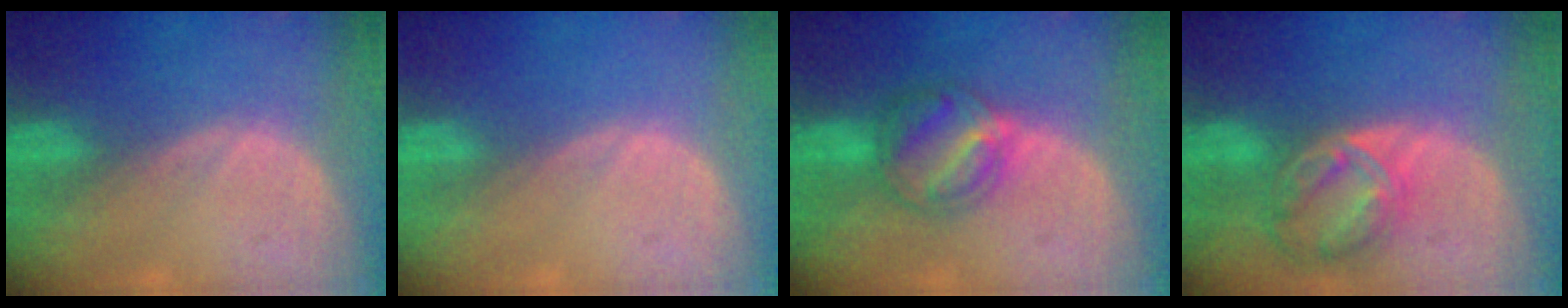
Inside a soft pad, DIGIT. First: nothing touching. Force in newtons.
{"total": 0.0}
{"total": 6.0, "press": 6.0, "slide": 0.3}
{"total": 8.2, "press": 7.0, "slide": 4.3}